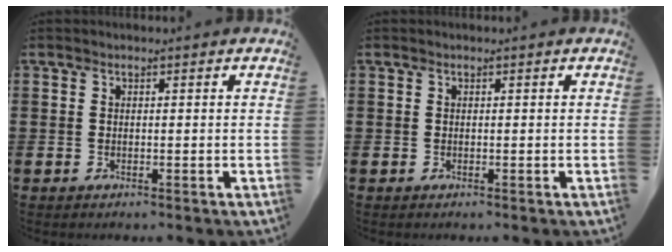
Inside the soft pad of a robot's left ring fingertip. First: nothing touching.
{"total": 0.0}